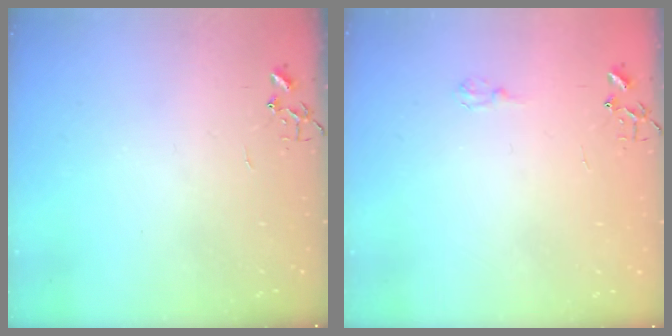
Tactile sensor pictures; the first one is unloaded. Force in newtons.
{"total": 6.0, "press": 5.9, "slide": 0.7}